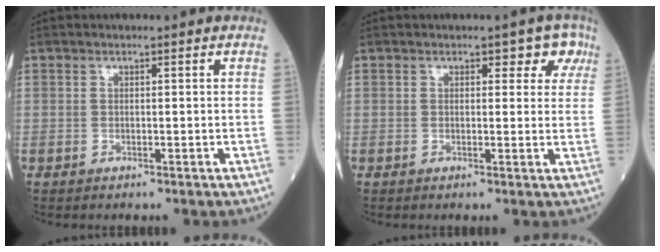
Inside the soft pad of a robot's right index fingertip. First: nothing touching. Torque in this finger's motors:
{"motor_torque": [0.26, 0.20, 0.01, 0.03]}